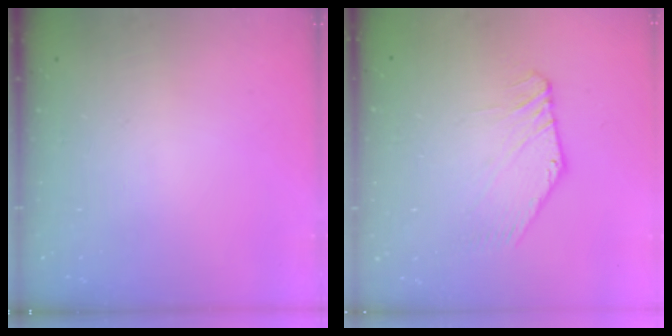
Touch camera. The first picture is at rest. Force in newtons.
{"total": 3.9, "press": 3.9, "slide": 0.1}